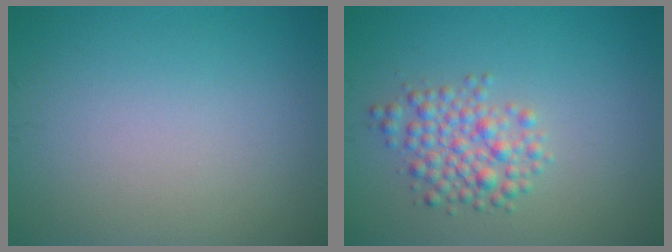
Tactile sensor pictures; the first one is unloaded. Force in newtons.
{"total": 3.3, "press": 3.3, "slide": 0.2}